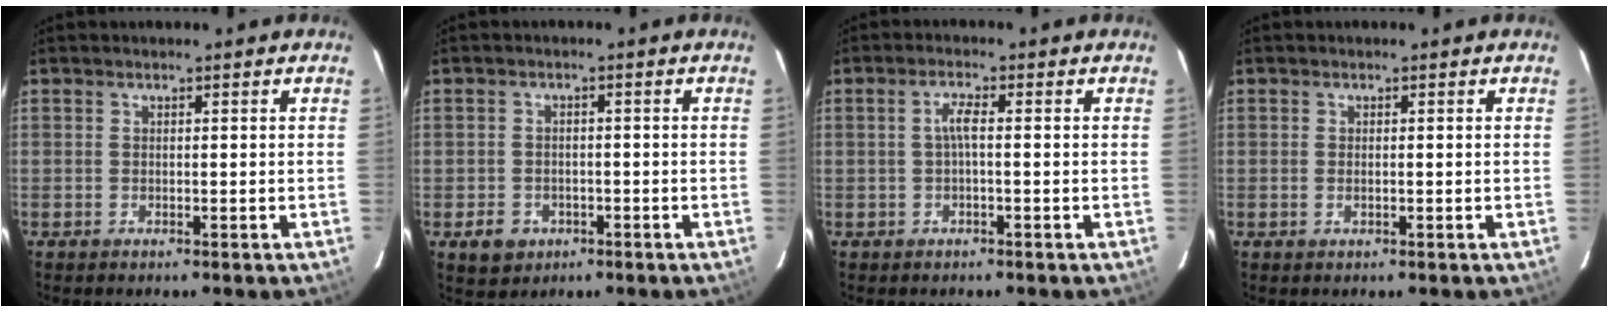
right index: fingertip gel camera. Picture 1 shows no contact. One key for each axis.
{"total": 5.0, "fx": -2.1, "fy": 4.3, "fz": 1.3, "tx": -0.037, "ty": 0.008, "tz": -0.027}
{"total": 2.1, "fx": -0.3, "fy": 0.1, "fz": 2.0, "tx": -0.039, "ty": 0.007, "tz": -0.005}
{"total": 0.6, "fx": -0.1, "fy": 0.4, "fz": 0.5, "tx": -0.008, "ty": 0.002, "tz": -0.001}